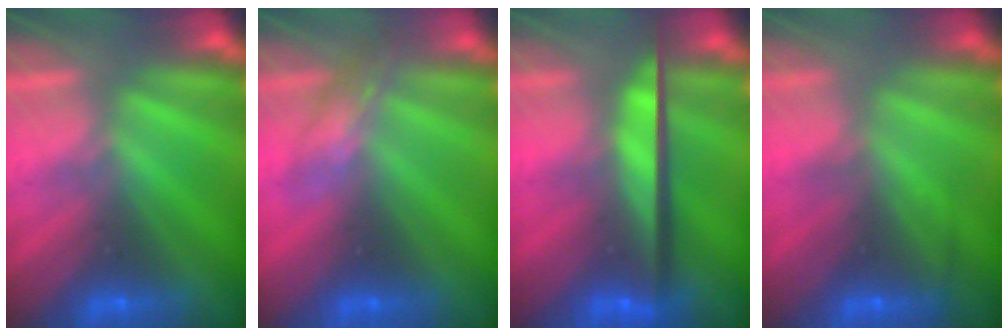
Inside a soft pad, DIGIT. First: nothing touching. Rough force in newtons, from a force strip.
{"total": 2.1}
{"total": 14.6}
{"total": 2.3}